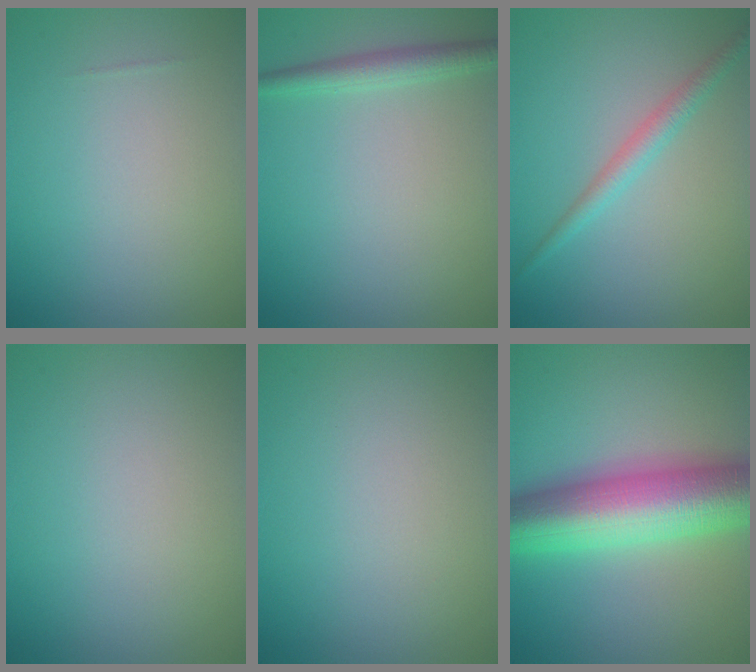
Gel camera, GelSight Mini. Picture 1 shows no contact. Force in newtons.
{"total": 2.2, "press": 2.2, "slide": 0.1}
{"total": 2.0, "press": 2.0, "slide": 0.0}
{"total": 0.0}
{"total": 0.0}
{"total": 11.4, "press": 11.4, "slide": 0.2}